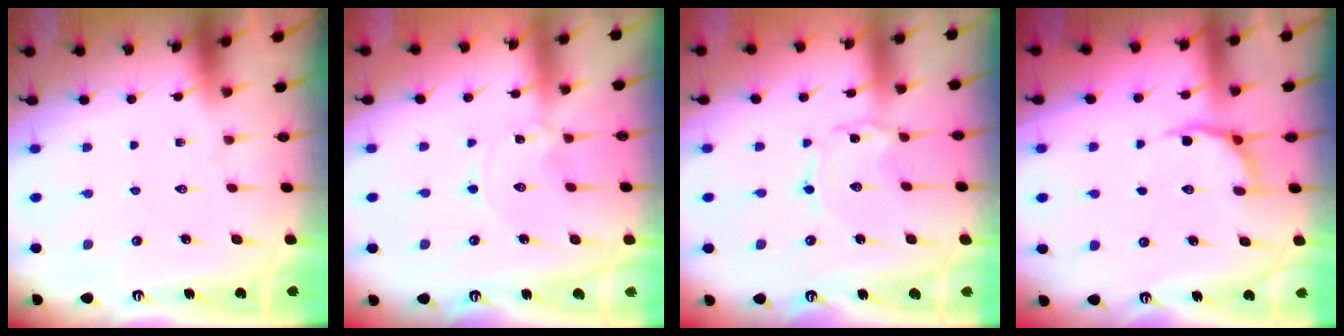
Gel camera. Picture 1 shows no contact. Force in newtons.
{"total": 0.0}
{"total": 1.2, "press": 1.2, "slide": 0.1}
{"total": 5.6, "press": 5.0, "slide": 2.4}